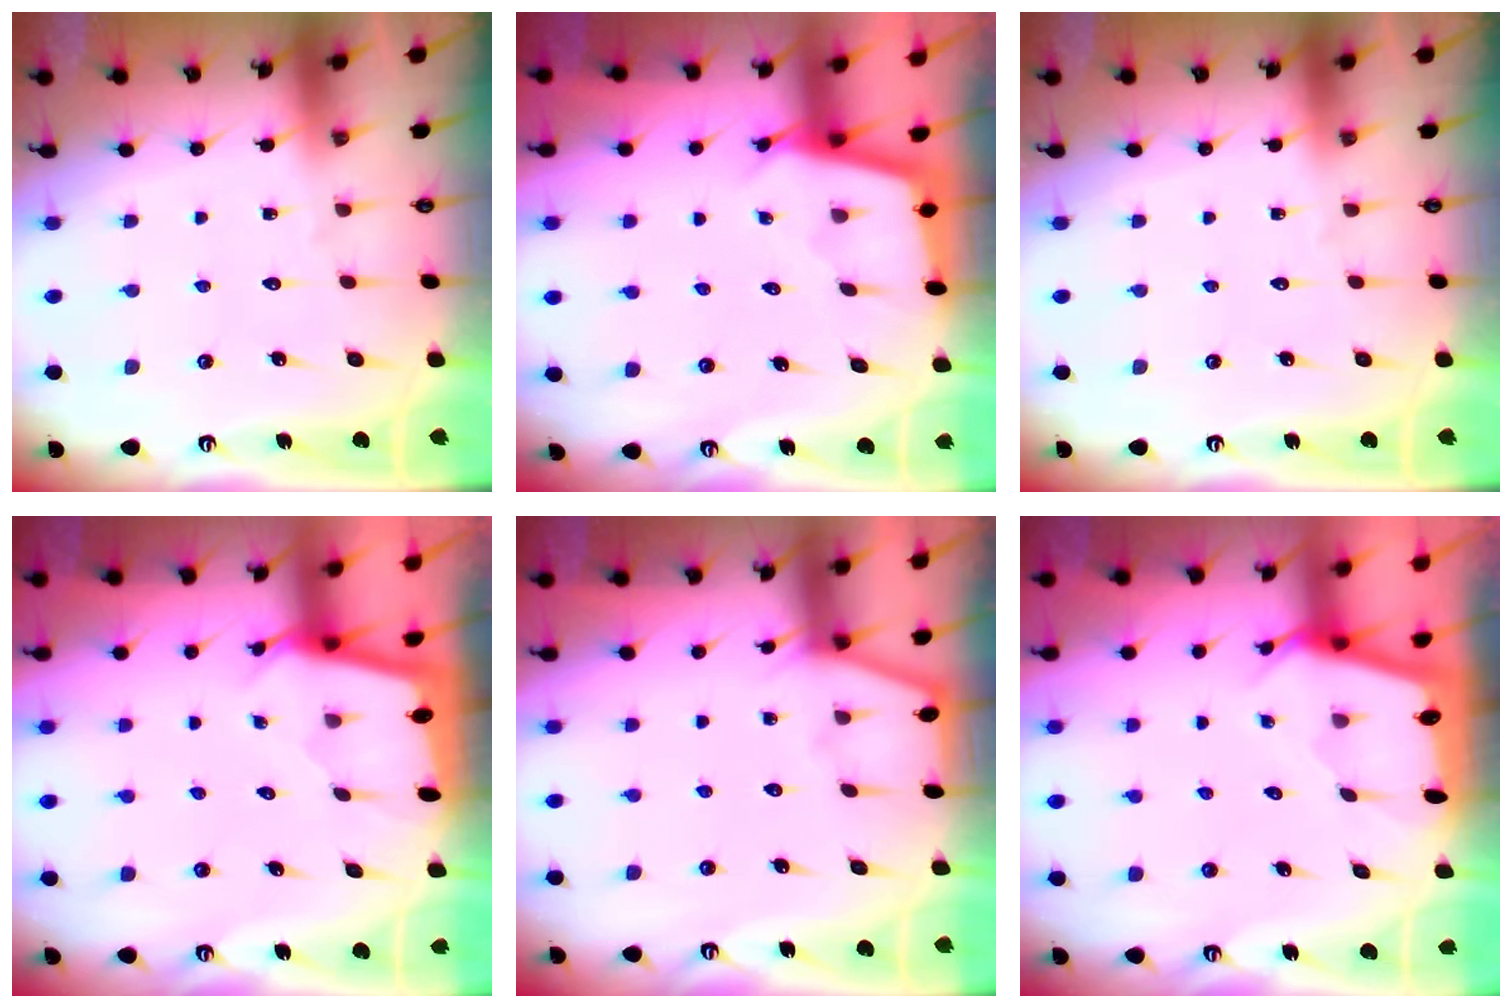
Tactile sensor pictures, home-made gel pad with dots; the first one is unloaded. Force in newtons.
{"total": 2.2, "press": 2.2, "slide": 0.2}
{"total": 0.0}
{"total": 1.7, "press": 1.7, "slide": 0.0}
{"total": 2.5, "press": 2.4, "slide": 0.4}
{"total": 2.1, "press": 2.1, "slide": 0.1}